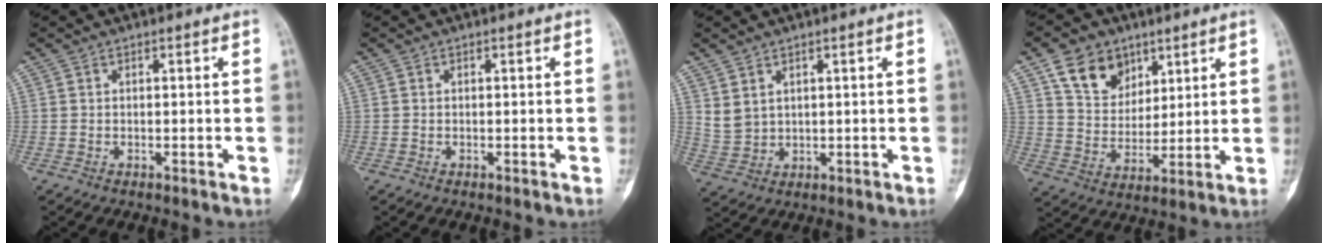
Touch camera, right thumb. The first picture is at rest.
{"total": 0.0}
{"total": 3.9, "force": [2.1, 2.7, 2.0], "torque": [-0.033, -0.014, 0.054]}
{"total": 10.9, "force": [6.2, 7.9, 4.4], "torque": [-0.049, -0.032, 0.116]}